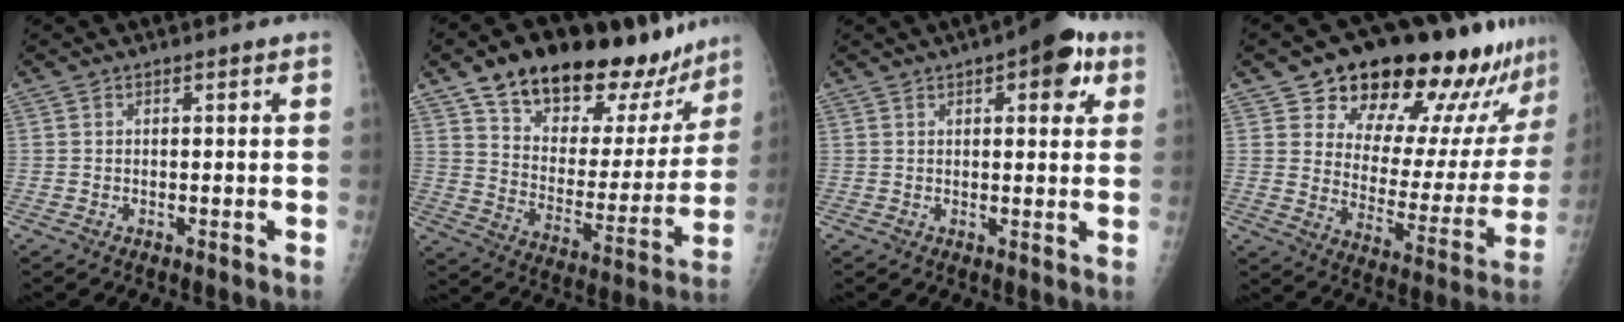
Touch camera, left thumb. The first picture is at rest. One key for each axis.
{"total": 25.4, "fx": 18.6, "fy": 11.7, "fz": 12.7, "tx": -0.149, "ty": -0.072, "tz": 0.285}
{"total": 8.6, "fx": 4.0, "fy": 3.6, "fz": 6.7, "tx": -0.058, "ty": -0.006, "tz": 0.044}
{"total": 24.3, "fx": 18.7, "fy": 9.3, "fz": 12.4, "tx": -0.131, "ty": -0.089, "tz": 0.257}